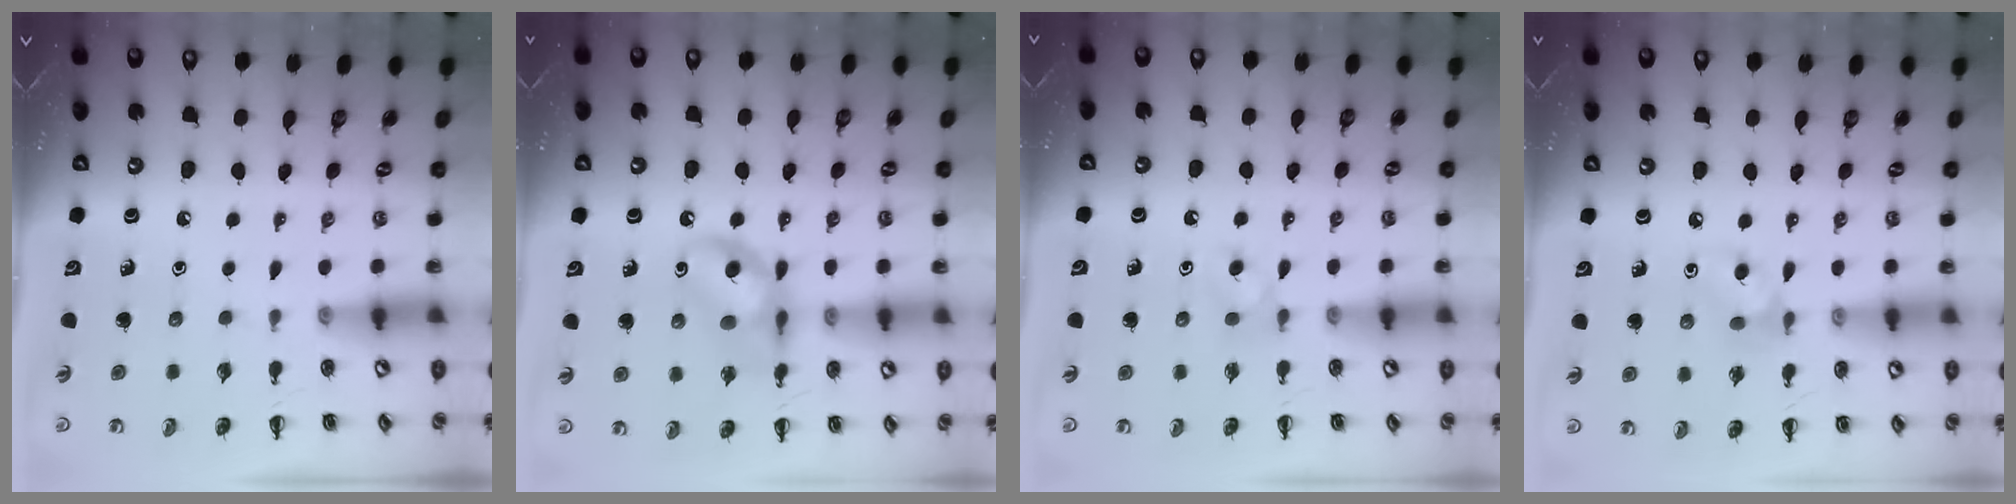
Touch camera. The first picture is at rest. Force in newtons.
{"total": 12.3, "press": 12.1, "slide": 2.1}
{"total": 3.5, "press": 3.4, "slide": 1.1}
{"total": 7.0, "press": 6.8, "slide": 1.7}